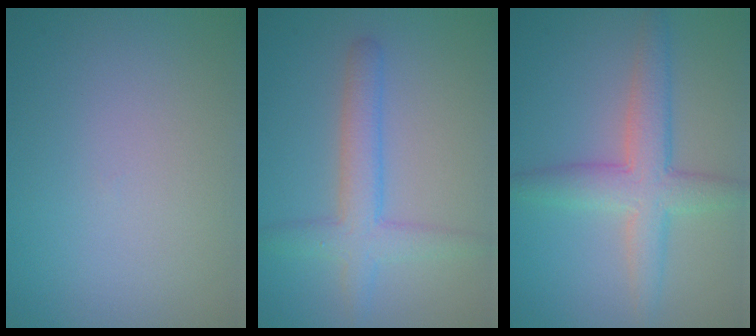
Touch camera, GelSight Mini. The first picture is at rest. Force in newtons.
{"total": 3.7, "press": 3.7, "slide": 0.1}
{"total": 4.6, "press": 4.6, "slide": 0.2}